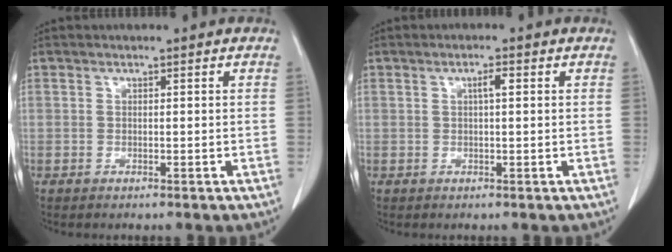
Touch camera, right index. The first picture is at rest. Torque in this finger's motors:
{"motor_torque": [0.14, -0.10, 0.04, 0.02]}